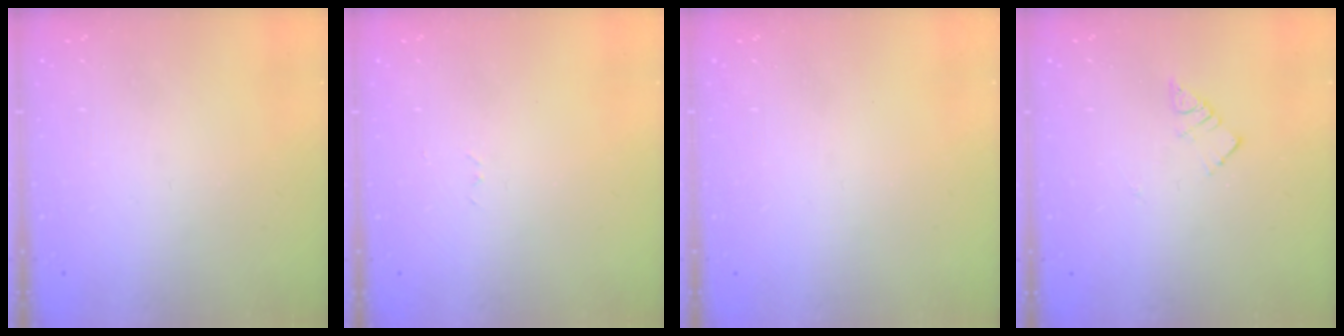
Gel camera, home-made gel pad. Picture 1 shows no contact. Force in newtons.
{"total": 2.6, "press": 2.6, "slide": 0.4}
{"total": 0.0}
{"total": 4.6, "press": 4.6, "slide": 0.2}